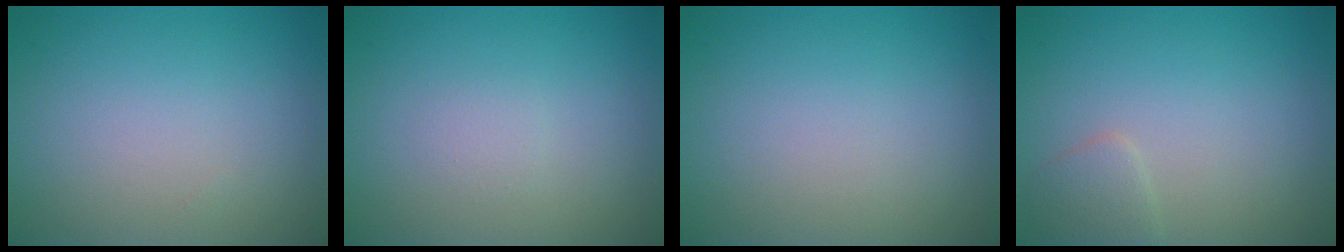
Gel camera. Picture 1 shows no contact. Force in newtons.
{"total": 0.7, "press": 0.7, "slide": 0.0}
{"total": 0.0}
{"total": 1.5, "press": 1.5, "slide": 0.0}